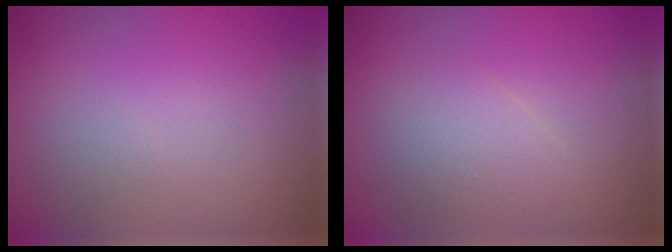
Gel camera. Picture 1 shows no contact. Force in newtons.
{"total": 2.6, "press": 2.6, "slide": 0.1}